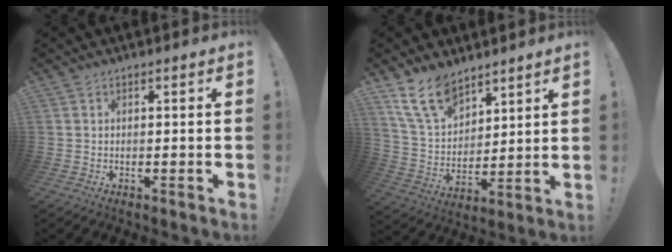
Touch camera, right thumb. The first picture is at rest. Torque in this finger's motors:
{"motor_torque": [0.54, 0.69, 0.20, 0.17, 0.07]}